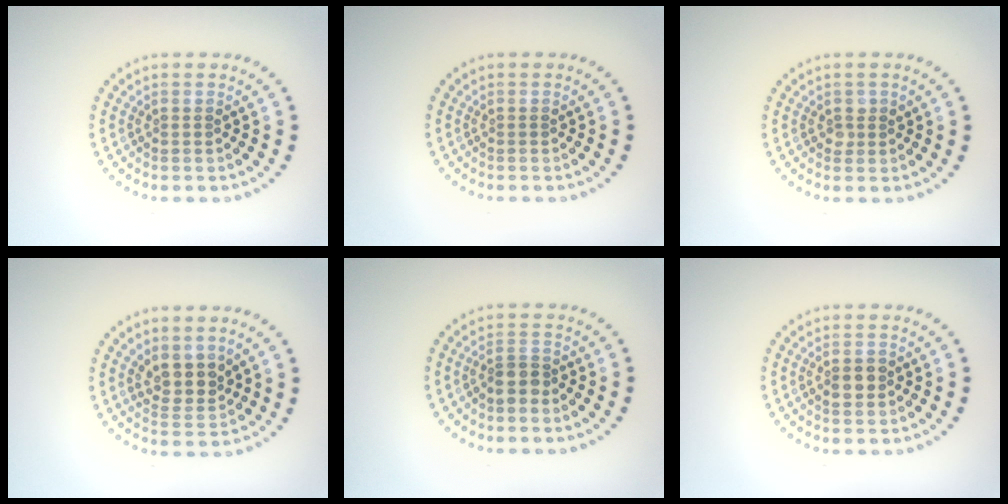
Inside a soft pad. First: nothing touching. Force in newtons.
{"total": 0.0}
{"total": 1.1, "press": 1.1, "slide": 0.4}
{"total": 2.9, "press": 2.5, "slide": 1.5}
{"total": 2.1, "press": 1.7, "slide": 1.1}
{"total": 2.2, "press": 2.2, "slide": 0.0}